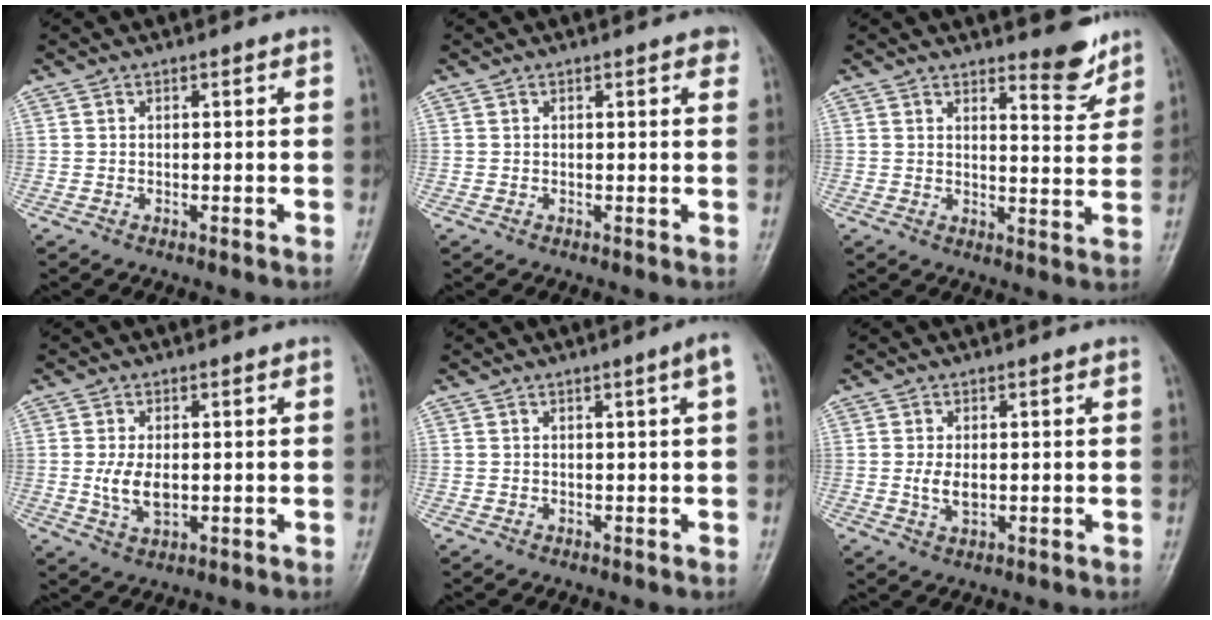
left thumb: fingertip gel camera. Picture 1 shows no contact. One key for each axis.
{"total": 1.5, "fx": 0.9, "fy": 0.7, "fz": 1.0, "tx": -0.004, "ty": -0.001, "tz": 0.008}
{"total": 5.9, "fx": 5.0, "fy": 1.7, "fz": 2.6, "tx": -0.015, "ty": -0.046, "tz": 0.071}
{"total": 5.0, "fx": -0.1, "fy": 2.9, "fz": 4.1, "tx": -0.078, "ty": -0.010, "tz": 0.004}
{"total": 2.0, "fx": 0.5, "fy": -0.3, "fz": 1.9, "tx": -0.030, "ty": 0.003, "tz": 0.010}
{"total": 3.1, "fx": 0.1, "fy": 1.8, "fz": 2.5, "tx": -0.045, "ty": -0.006, "tz": 0.004}